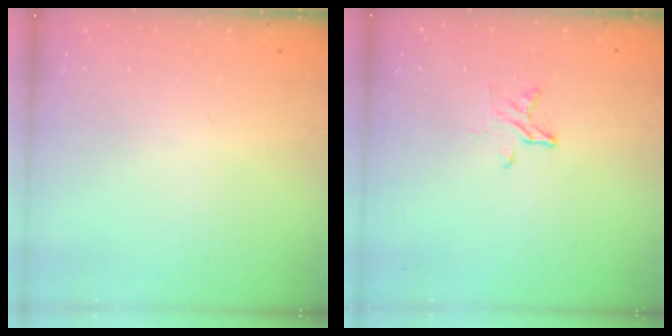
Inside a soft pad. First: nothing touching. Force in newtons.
{"total": 3.1, "press": 3.1, "slide": 0.3}